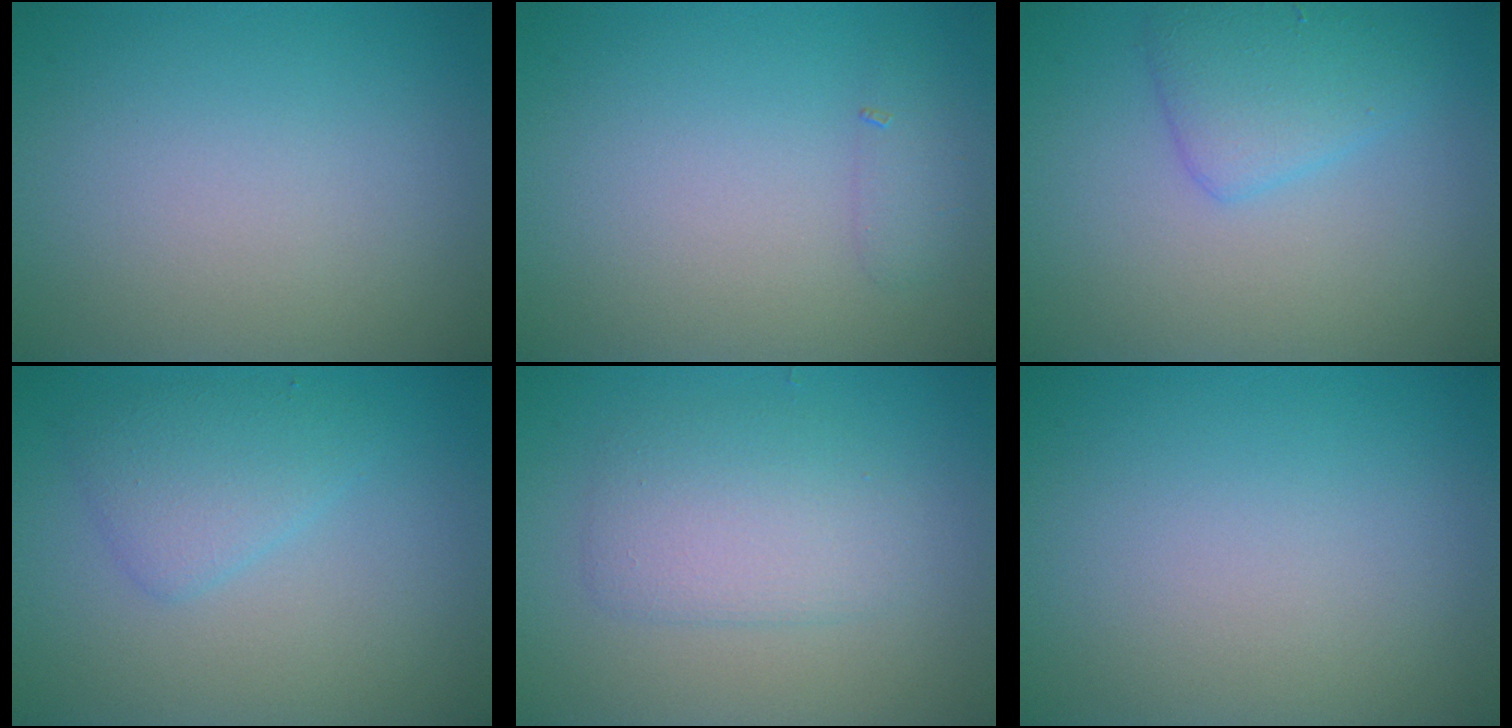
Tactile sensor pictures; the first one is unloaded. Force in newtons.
{"total": 1.0, "press": 1.0, "slide": 0.0}
{"total": 3.1, "press": 3.1, "slide": 0.1}
{"total": 2.6, "press": 2.6, "slide": 0.1}
{"total": 3.4, "press": 3.4, "slide": 0.0}
{"total": 0.0}